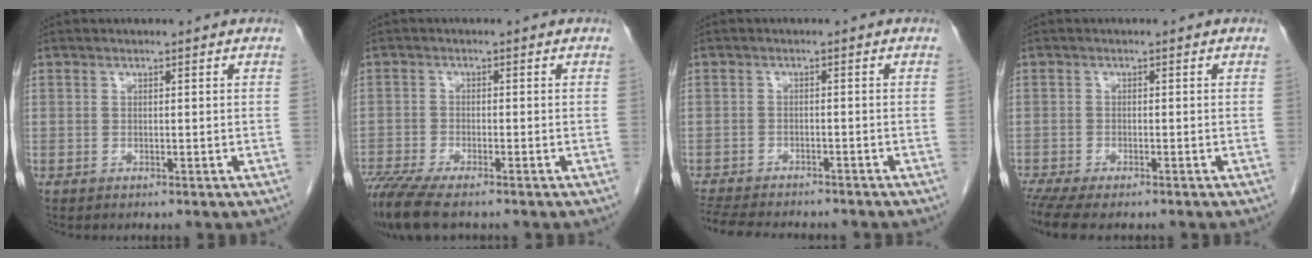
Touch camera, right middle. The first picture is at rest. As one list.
[{"total": 8.7, "force": [-7.0, 1.4, 5.1], "torque": [-0.095, -0.019, -0.119]}, {"total": 12.3, "force": [-10.8, 3.1, 5.1], "torque": [-0.107, -0.012, -0.150]}, {"total": 6.9, "force": [-5.6, 1.6, 3.7], "torque": [-0.061, -0.012, -0.088]}]